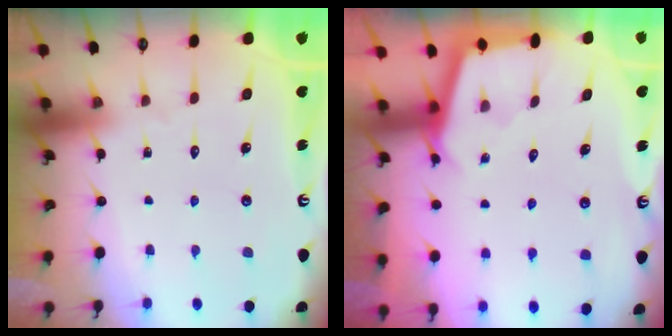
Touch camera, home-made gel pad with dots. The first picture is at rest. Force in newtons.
{"total": 3.0, "press": 3.0, "slide": 0.3}